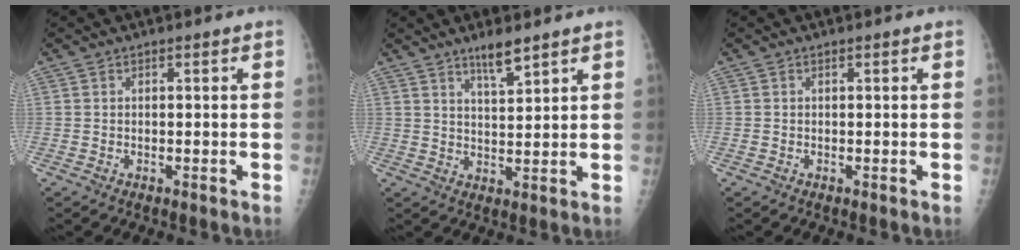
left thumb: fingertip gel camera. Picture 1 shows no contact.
{"total": 4.7, "force": [3.6, 0.6, 3.0], "torque": [-0.046, -0.027, 0.064]}
{"total": 0.0}